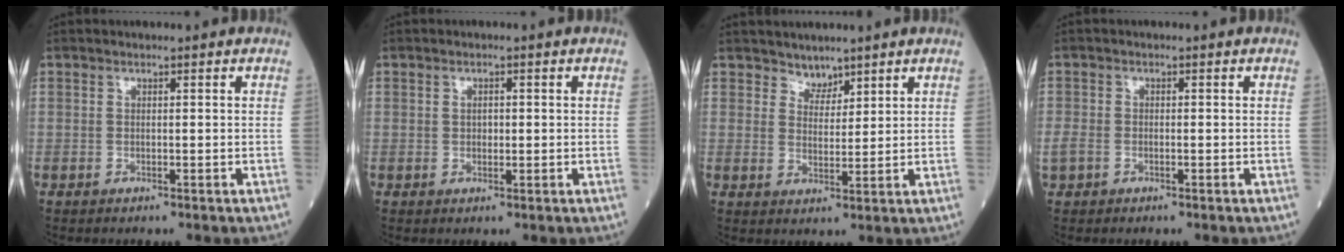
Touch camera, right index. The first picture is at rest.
{"total": 1.2, "force": [0.2, 0.7, 0.9], "torque": [-0.014, 0.001, 0.004]}
{"total": 2.7, "force": [2.4, 1.2, 0.0], "torque": [0.004, -0.002, 0.041]}
{"total": 2.7, "force": [-1.1, 1.8, 1.6], "torque": [-0.049, 0.001, -0.018]}